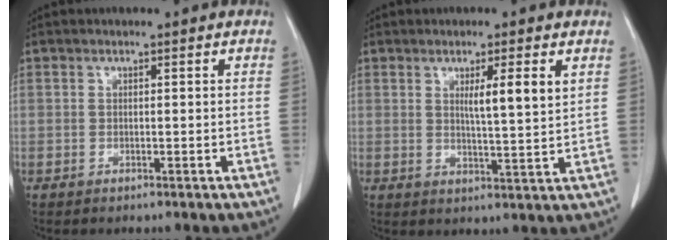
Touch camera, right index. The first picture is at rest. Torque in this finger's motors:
{"motor_torque": [0.55, 0.55, 0.16, 0.06]}